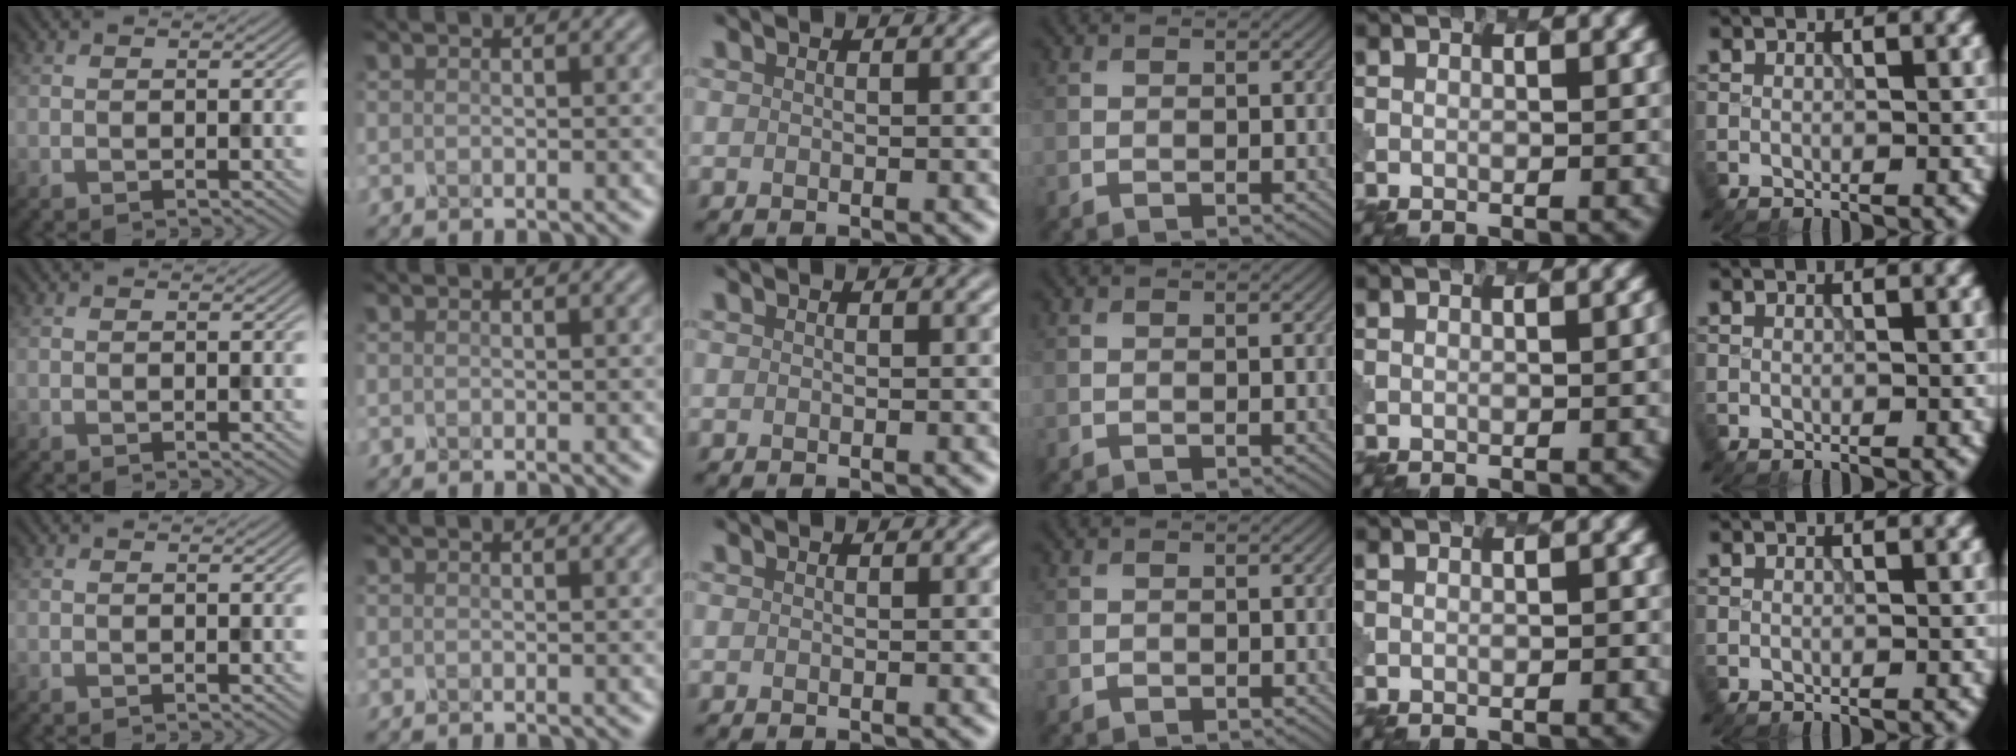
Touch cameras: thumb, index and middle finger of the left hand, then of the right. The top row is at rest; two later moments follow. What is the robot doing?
{"motion": "dispense", "object": "spray bottle"}